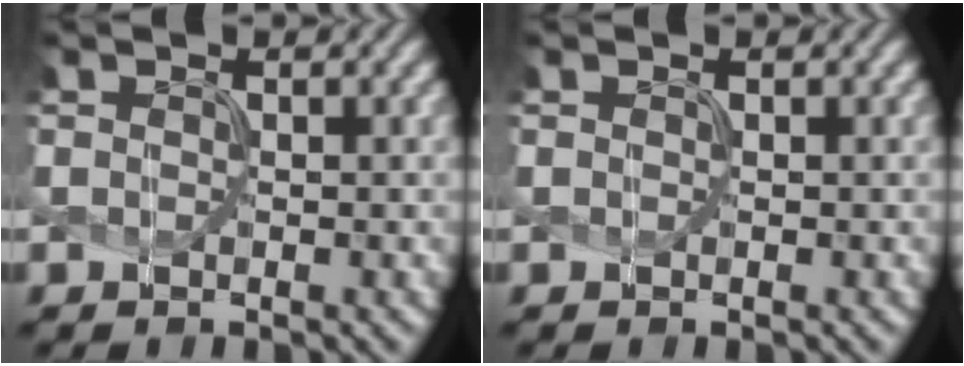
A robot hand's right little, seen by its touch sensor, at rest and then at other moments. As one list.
[{"total": 0.0}]